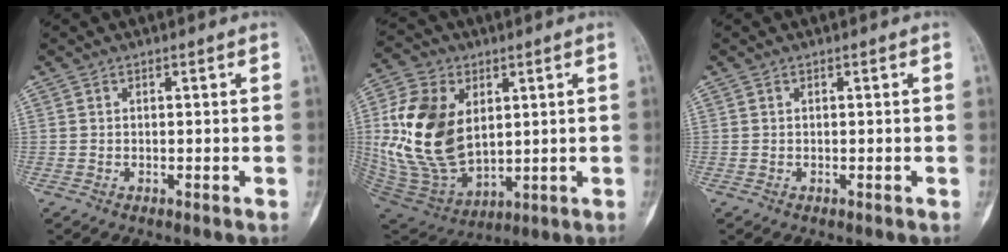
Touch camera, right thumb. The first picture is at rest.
{"total": 19.6, "force": [3.2, 12.9, 14.3], "torque": [-0.273, -0.020, 0.076]}
{"total": 0.0}